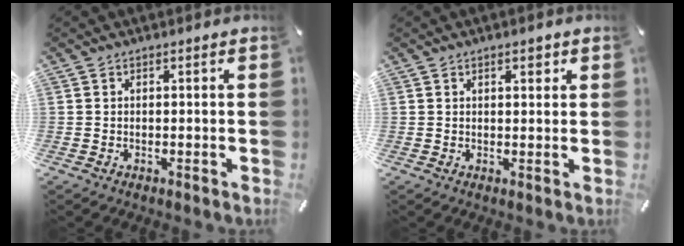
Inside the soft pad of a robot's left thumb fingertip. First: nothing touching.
{"total": 2.4, "force": [1.1, 1.1, 1.9], "torque": [-0.032, 0.002, 0.015]}